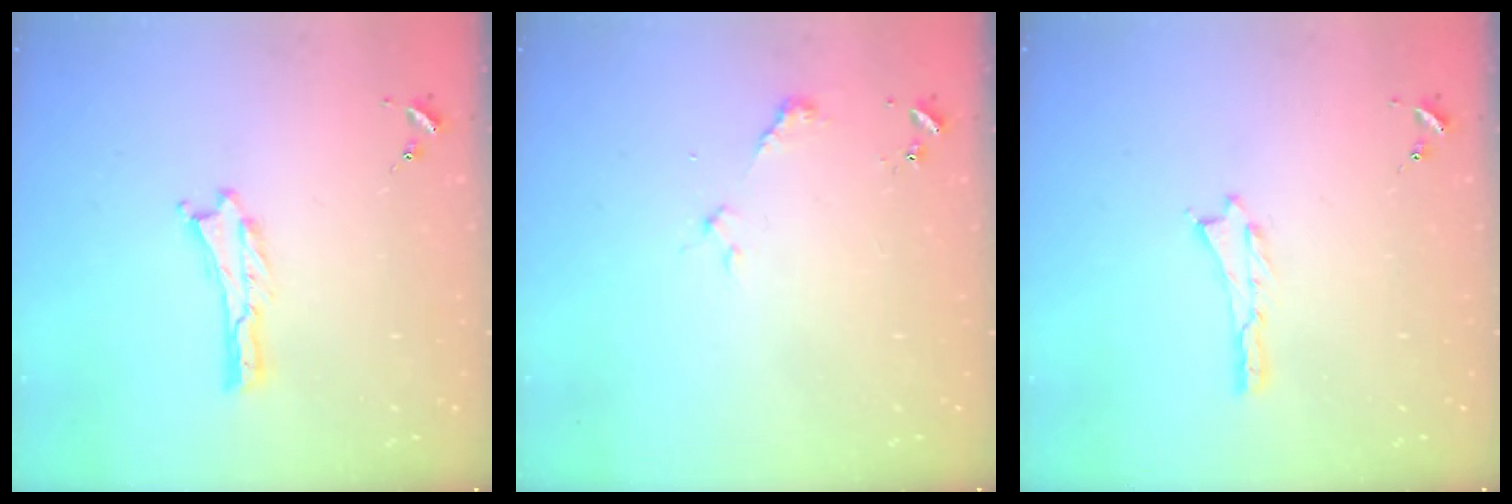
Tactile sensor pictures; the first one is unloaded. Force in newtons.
{"total": 2.3, "press": 2.3, "slide": 0.1}
{"total": 0.0}